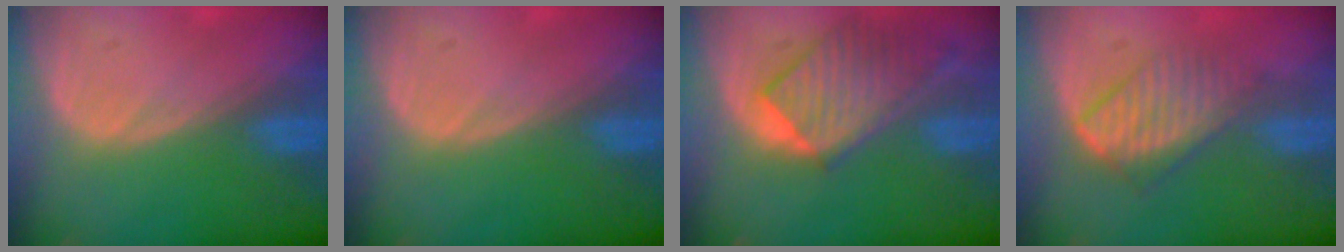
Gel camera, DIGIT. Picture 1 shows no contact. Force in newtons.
{"total": 0.0}
{"total": 9.3, "press": 8.1, "slide": 4.6}
{"total": 5.9, "press": 5.6, "slide": 1.7}